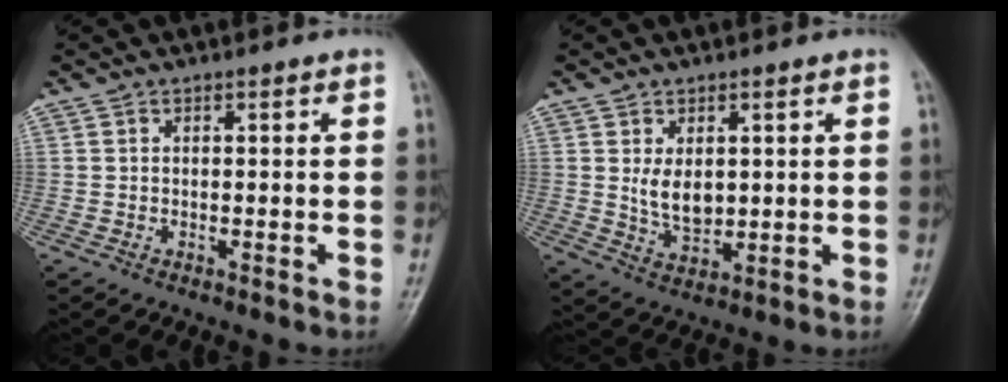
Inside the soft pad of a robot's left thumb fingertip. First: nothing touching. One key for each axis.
{"total": 5.9, "fx": 1.2, "fy": 3.7, "fz": 4.5, "tx": -0.061, "ty": -0.016, "tz": 0.031}